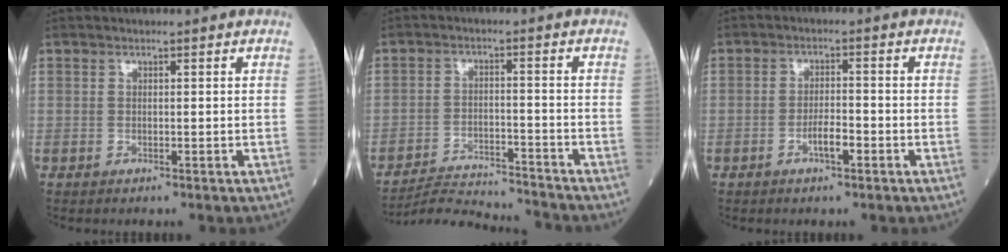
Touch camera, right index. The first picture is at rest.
{"total": 10.9, "force": [-10.8, -0.7, 1.2], "torque": [-0.020, -0.002, -0.176]}
{"total": 3.1, "force": [-1.5, 0.7, 2.6], "torque": [-0.043, 0.004, -0.027]}